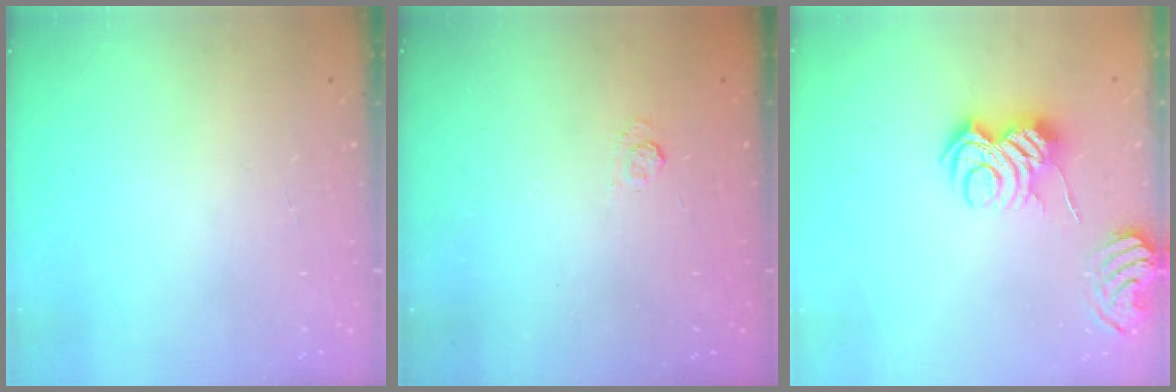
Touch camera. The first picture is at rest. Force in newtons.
{"total": 2.4, "press": 1.9, "slide": 1.4}
{"total": 7.0, "press": 7.0, "slide": 0.6}